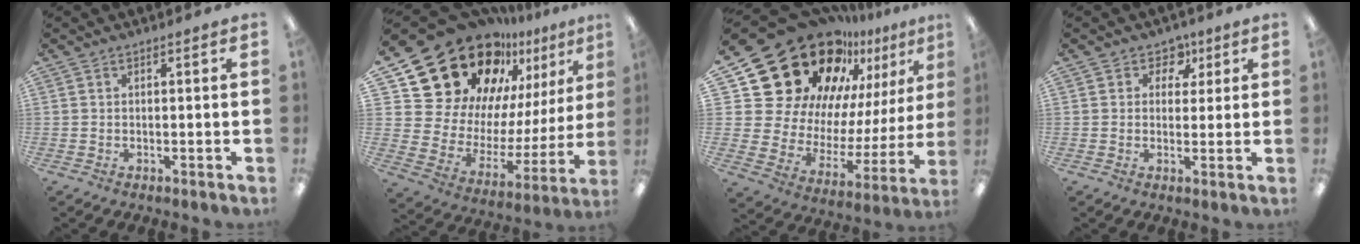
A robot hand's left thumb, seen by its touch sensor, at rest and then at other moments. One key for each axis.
{"total": 25.5, "fx": 19.5, "fy": 13.3, "fz": 9.8, "tx": -0.154, "ty": -0.157, "tz": 0.370}
{"total": 28.6, "fx": 21.0, "fy": 15.5, "fz": 11.7, "tx": -0.185, "ty": -0.174, "tz": 0.411}
{"total": 5.0, "fx": 2.3, "fy": 4.0, "fz": 1.7, "tx": -0.014, "ty": -0.005, "tz": 0.037}